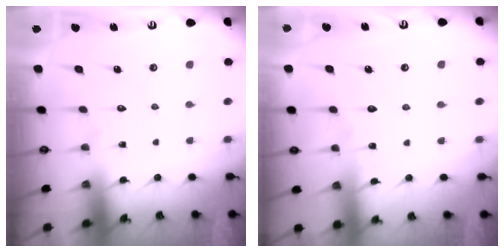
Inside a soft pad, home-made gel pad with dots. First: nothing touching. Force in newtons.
{"total": 2.5, "press": 2.5, "slide": 0.3}